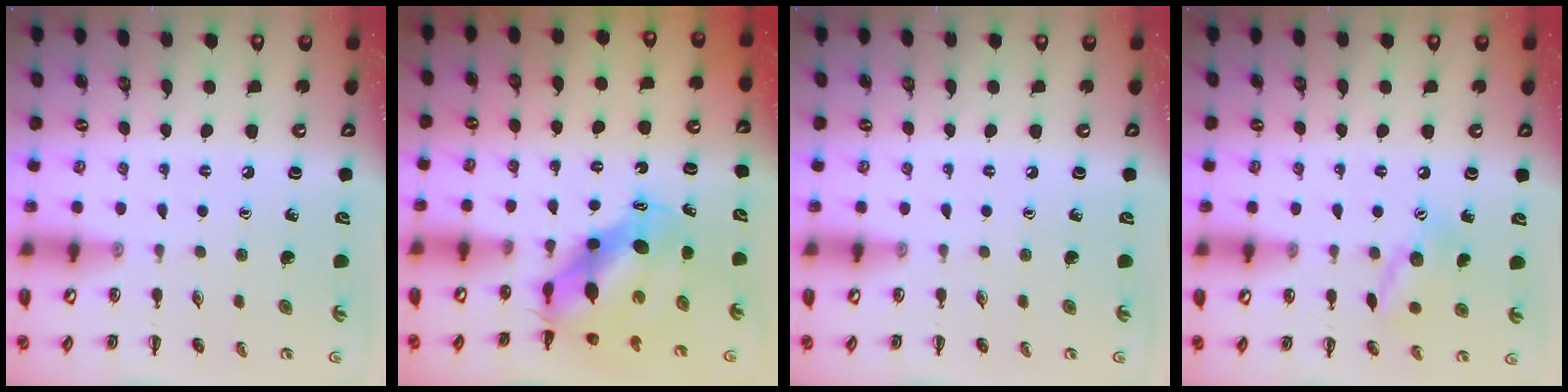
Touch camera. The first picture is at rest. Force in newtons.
{"total": 7.6, "press": 7.4, "slide": 1.8}
{"total": 0.0}
{"total": 10.4, "press": 10.4, "slide": 0.6}